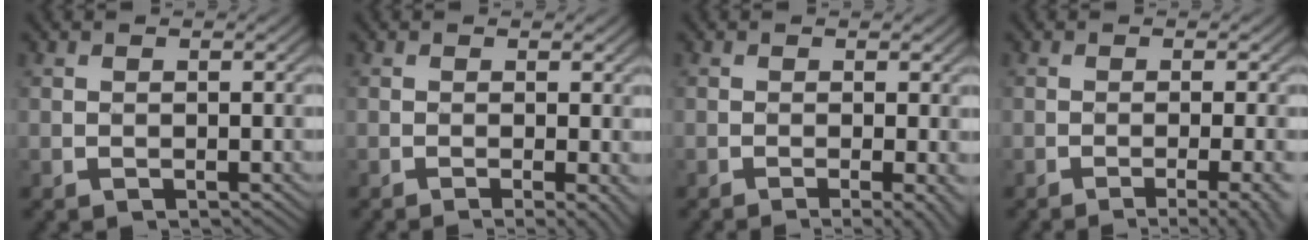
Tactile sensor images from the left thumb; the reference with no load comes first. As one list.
[{"total": 2.3, "force": [-1.0, 0.3, 2.1], "torque": [-0.026, 0.001, -0.016]}, {"total": 3.2, "force": [-1.4, 0.5, 2.8], "torque": [-0.035, 0.003, -0.025]}, {"total": 5.7, "force": [-2.9, 1.2, 4.8], "torque": [-0.058, 0.006, -0.038]}]